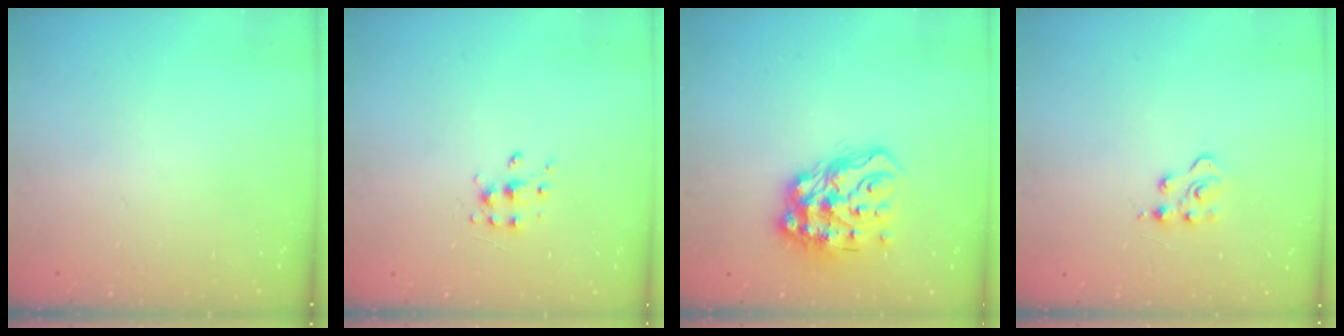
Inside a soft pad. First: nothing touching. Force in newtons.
{"total": 5.5, "press": 5.5, "slide": 0.4}
{"total": 14.5, "press": 14.5, "slide": 0.7}
{"total": 3.2, "press": 3.1, "slide": 0.6}